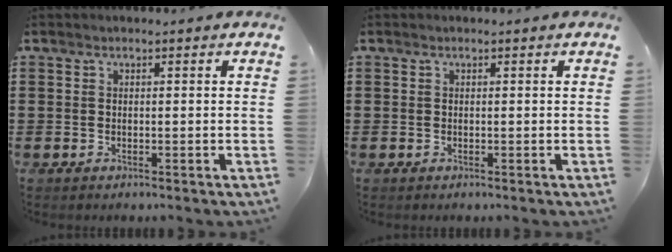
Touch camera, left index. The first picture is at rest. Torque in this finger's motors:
{"motor_torque": [0.00, 0.00, 0.00, 0.00]}